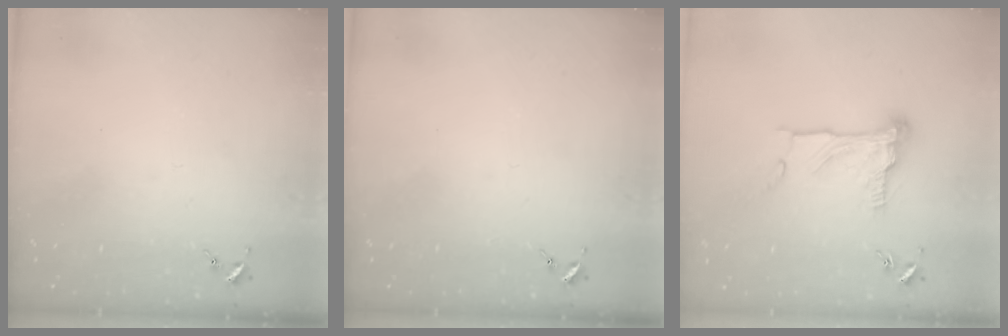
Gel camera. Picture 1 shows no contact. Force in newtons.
{"total": 0.0}
{"total": 11.4, "press": 11.4, "slide": 0.9}